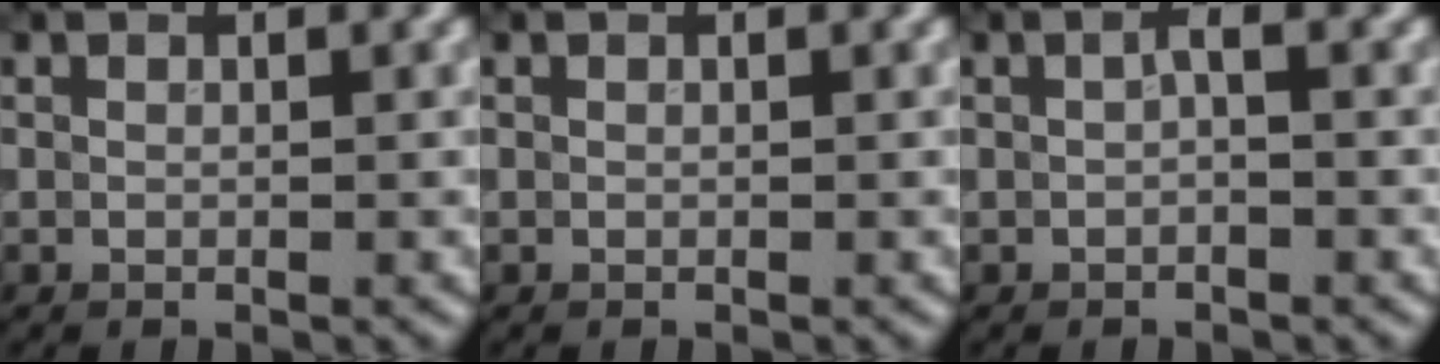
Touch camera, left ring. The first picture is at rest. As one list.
[{"total": 0.0}, {"total": 0.6, "force": [-0.1, 0.2, 0.6], "torque": [-0.012, 0.000, -0.002]}]